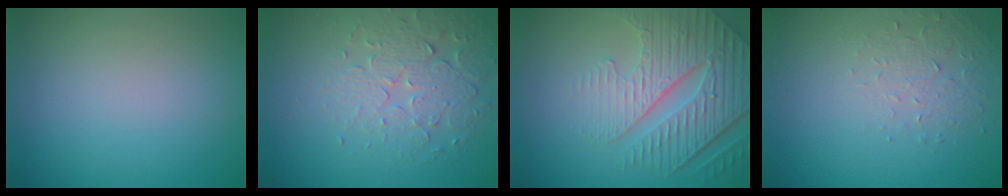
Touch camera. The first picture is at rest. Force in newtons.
{"total": 3.8, "press": 3.4, "slide": 1.6}
{"total": 6.6, "press": 5.2, "slide": 4.1}
{"total": 1.6, "press": 0.9, "slide": 1.3}